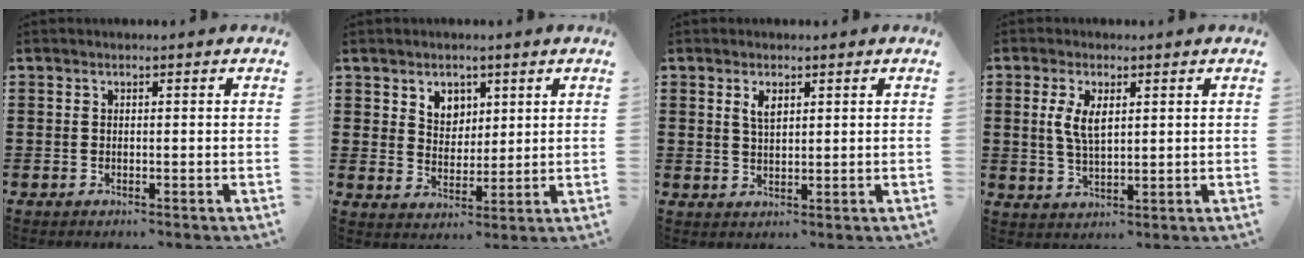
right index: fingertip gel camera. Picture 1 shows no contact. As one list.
[{"total": 4.4, "force": [2.8, 3.2, 0.8], "torque": [-0.031, 0.009, 0.052]}, {"total": 2.5, "force": [1.3, 1.1, 1.8], "torque": [-0.039, 0.003, 0.023]}, {"total": 4.7, "force": [1.2, 2.0, 4.0], "torque": [-0.086, 0.005, 0.019]}]